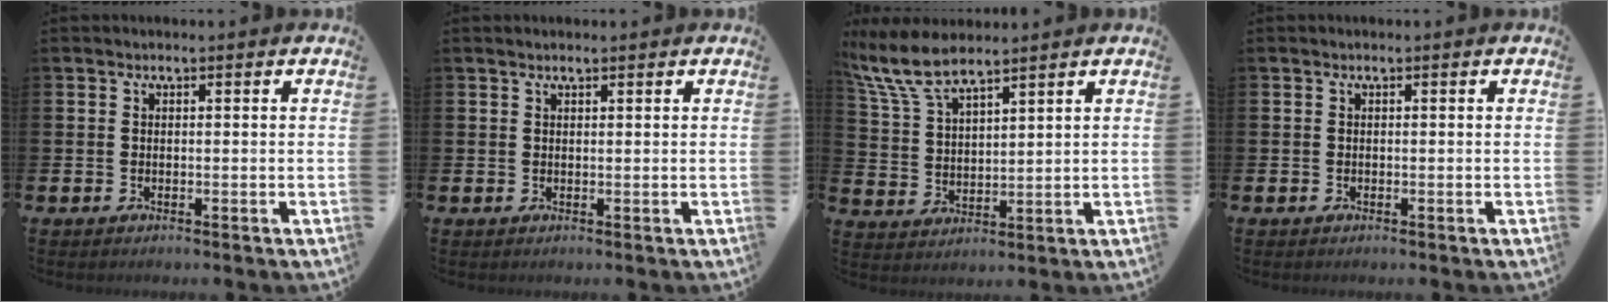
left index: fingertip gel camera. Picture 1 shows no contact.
{"total": 0.8, "force": [0.8, 0.1, 0.3], "torque": [-0.004, 0.001, 0.013]}
{"total": 7.6, "force": [6.7, 1.5, 3.2], "torque": [-0.089, -0.018, 0.124]}
{"total": 0.0}